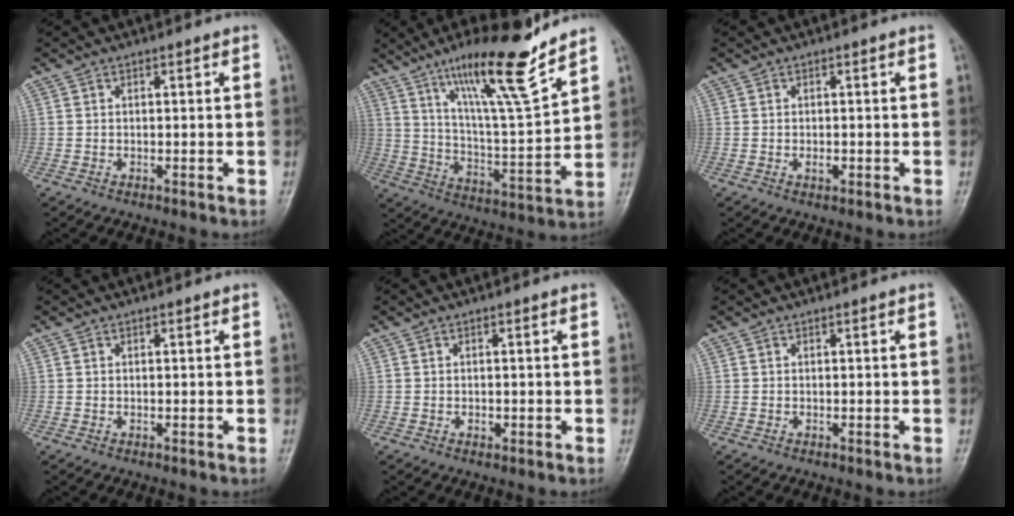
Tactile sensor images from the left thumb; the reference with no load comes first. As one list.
[{"total": 17.7, "force": [12.4, 1.8, 12.4], "torque": [-0.192, -0.074, 0.213]}, {"total": 1.4, "force": [-0.3, 0.9, 1.1], "torque": [-0.013, 0.000, -0.004]}, {"total": 0.0}, {"total": 1.0, "force": [-0.2, 0.8, 0.6], "torque": [-0.006, 0.000, -0.002]}, {"total": 0.0}]